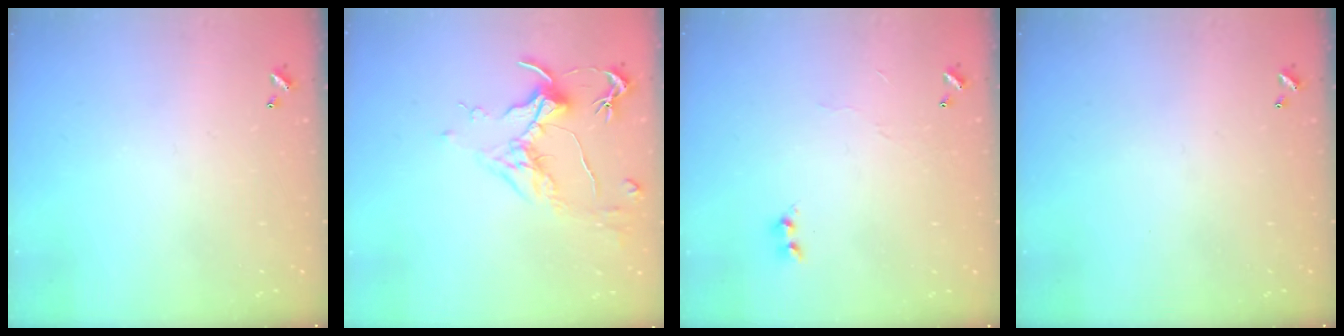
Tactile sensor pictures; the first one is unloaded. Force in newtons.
{"total": 1.7, "press": 1.5, "slide": 0.9}
{"total": 4.3, "press": 4.3, "slide": 0.6}
{"total": 0.0}